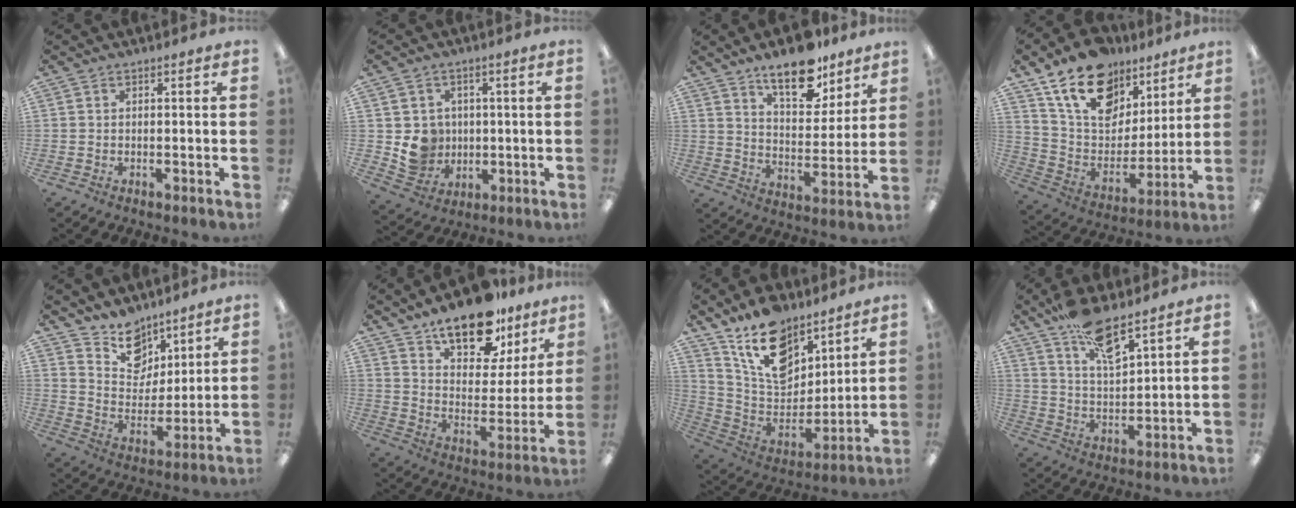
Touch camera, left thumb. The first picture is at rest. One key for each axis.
{"total": 7.9, "fx": 0.3, "fy": 7.7, "fz": 1.8, "tx": -0.037, "ty": 0.007, "tz": 0.018}
{"total": 17.8, "fx": 12.8, "fy": 7.7, "fz": 9.7, "tx": -0.150, "ty": -0.074, "tz": 0.220}
{"total": 18.6, "fx": 12.3, "fy": 11.4, "fz": 8.2, "tx": -0.155, "ty": -0.062, "tz": 0.226}
{"total": 11.3, "fx": 8.7, "fy": 6.9, "fz": 2.1, "tx": -0.039, "ty": -0.065, "tz": 0.167}
{"total": 18.0, "fx": 13.2, "fy": 8.2, "fz": 9.1, "tx": -0.138, "ty": -0.079, "tz": 0.229}
{"total": 16.8, "fx": 12.0, "fy": 9.1, "fz": 7.3, "tx": -0.143, "ty": -0.070, "tz": 0.224}
{"total": 12.2, "fx": 9.0, "fy": 4.1, "fz": 7.2, "tx": -0.120, "ty": -0.049, "tz": 0.159}